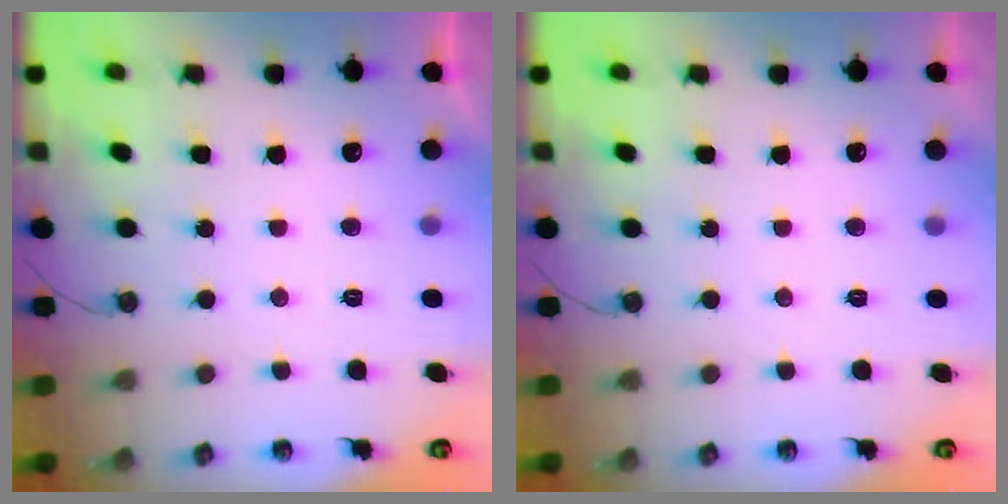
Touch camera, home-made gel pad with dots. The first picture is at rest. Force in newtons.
{"total": 0.0}